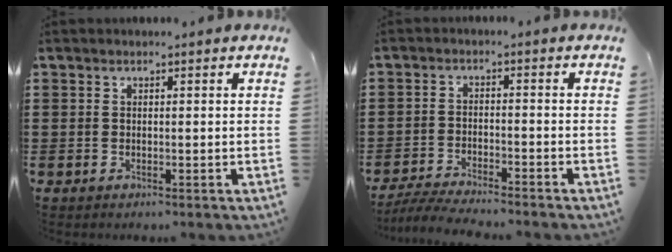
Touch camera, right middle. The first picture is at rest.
{"total": 4.4, "force": [-4.3, -0.1, 1.1], "torque": [-0.034, -0.011, -0.089]}